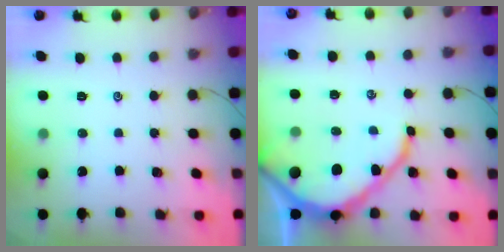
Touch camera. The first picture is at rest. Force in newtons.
{"total": 12.4, "press": 12.4, "slide": 1.1}